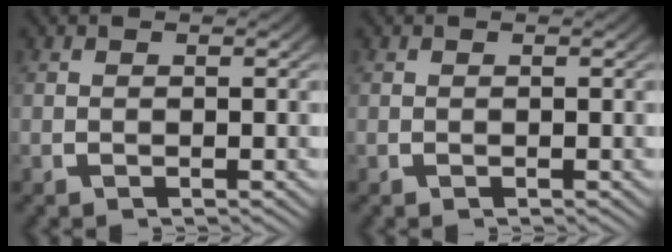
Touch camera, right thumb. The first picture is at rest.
{"total": 0.0}